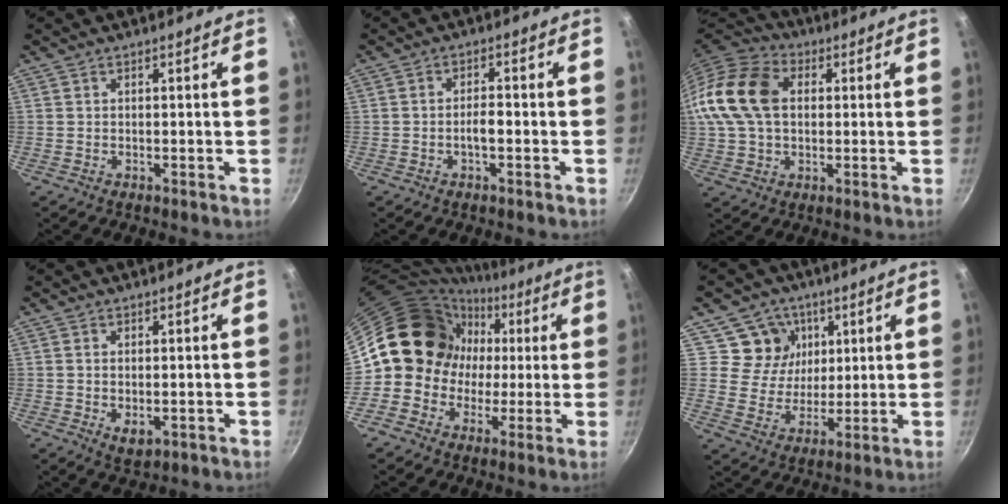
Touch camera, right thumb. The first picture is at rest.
{"total": 2.7, "force": [-0.9, 1.0, 2.3], "torque": [-0.034, 0.017, -0.017]}
{"total": 16.9, "force": [2.6, 12.0, 11.6], "torque": [-0.214, 0.025, 0.033]}
{"total": 3.4, "force": [-0.4, 1.9, 2.8], "torque": [-0.043, -0.012, -0.003]}
{"total": 13.9, "force": [1.1, 13.0, 4.8], "torque": [-0.019, 0.020, 0.004]}
{"total": 9.5, "force": [4.0, 8.2, 2.6], "torque": [-0.003, -0.035, 0.063]}